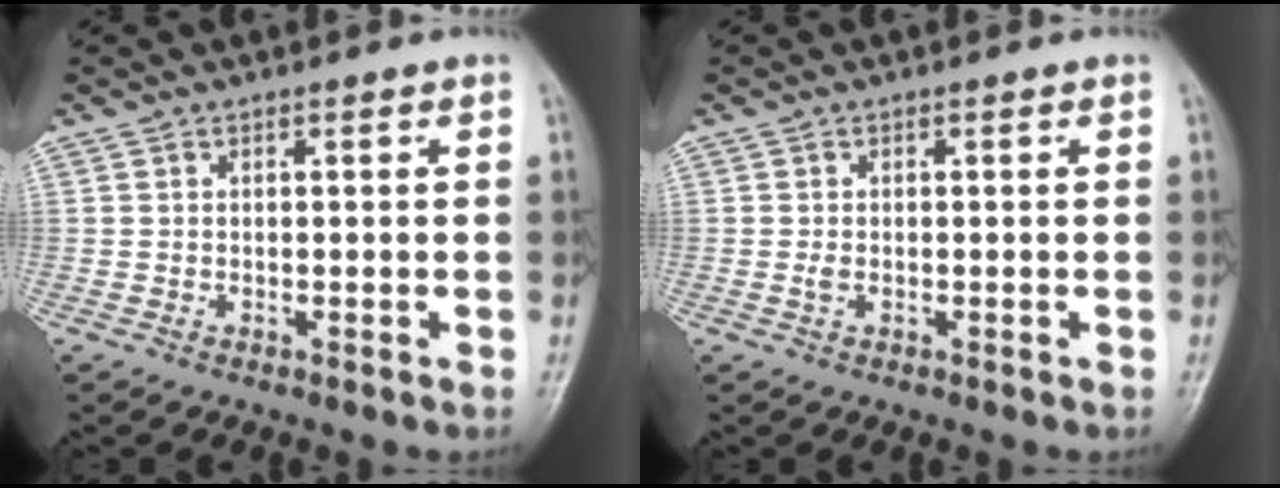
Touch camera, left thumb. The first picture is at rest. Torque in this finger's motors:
{"motor_torque": [-0.05, 0.05, 0.07, 0.00, 0.01]}